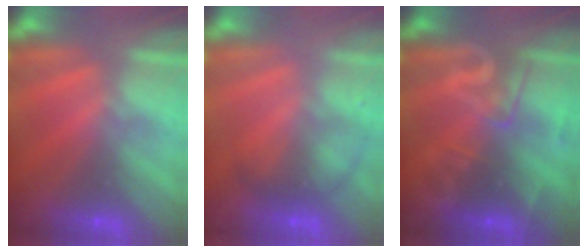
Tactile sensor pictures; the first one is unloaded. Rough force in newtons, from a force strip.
{"total": 2.1}
{"total": 2.7}